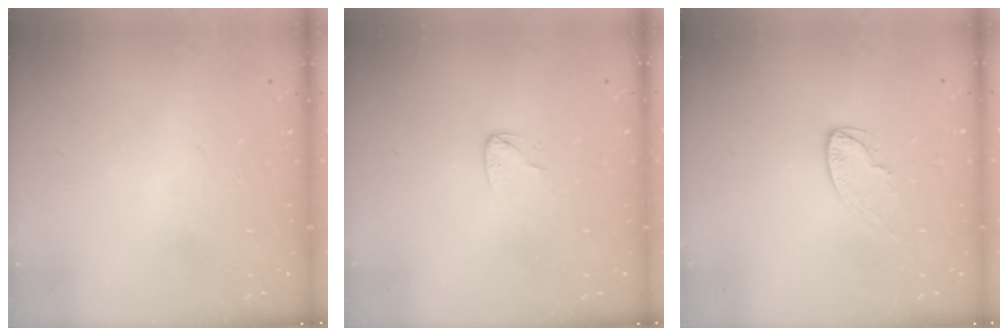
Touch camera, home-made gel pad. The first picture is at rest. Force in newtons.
{"total": 3.8, "press": 3.8, "slide": 0.2}
{"total": 6.3, "press": 6.3, "slide": 0.4}